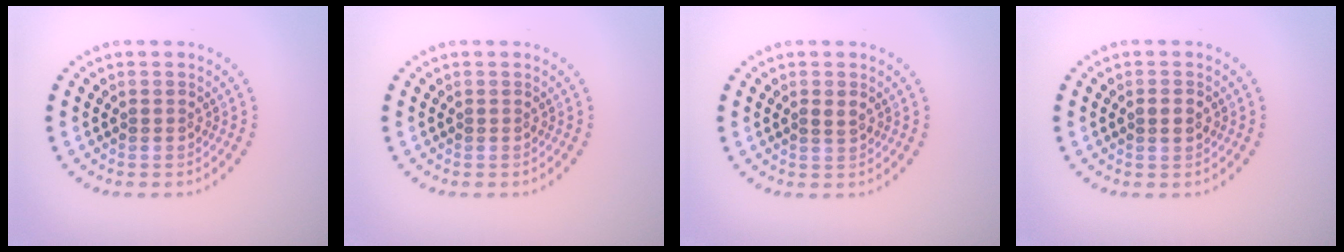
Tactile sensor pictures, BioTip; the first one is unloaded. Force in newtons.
{"total": 0.0}
{"total": 0.9, "press": 0.9, "slide": 0.3}
{"total": 1.1, "press": 1.0, "slide": 0.2}